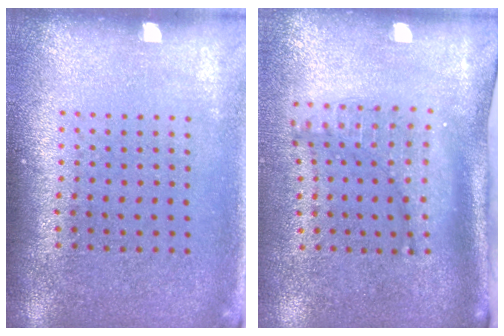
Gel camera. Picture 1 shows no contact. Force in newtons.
{"total": 1.6, "press": 1.3, "slide": 0.9}